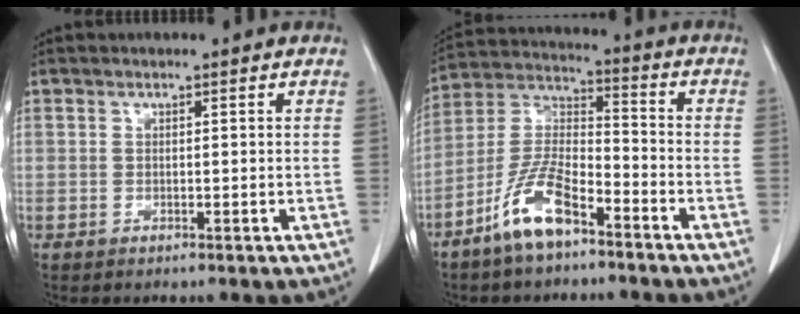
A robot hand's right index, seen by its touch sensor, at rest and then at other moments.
{"total": 10.7, "force": [-6.9, 3.1, 7.6], "torque": [-0.164, -0.001, -0.137]}